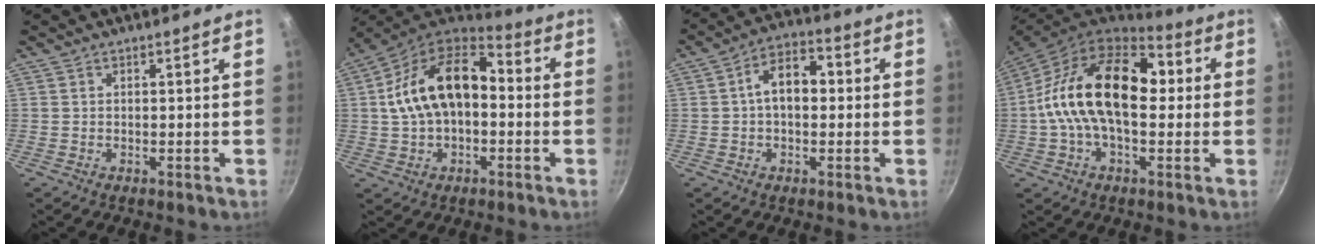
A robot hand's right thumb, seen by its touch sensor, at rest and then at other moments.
{"total": 18.5, "force": [0.8, 11.2, 14.7], "torque": [-0.237, 0.044, 0.006]}
{"total": 8.6, "force": [0.5, 5.3, 6.8], "torque": [-0.096, 0.028, -0.001]}
{"total": 22.2, "force": [1.5, 12.5, 18.3], "torque": [-0.320, 0.040, 0.015]}